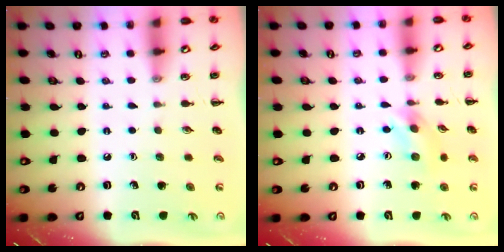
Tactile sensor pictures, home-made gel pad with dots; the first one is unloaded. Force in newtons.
{"total": 4.1, "press": 4.0, "slide": 0.6}